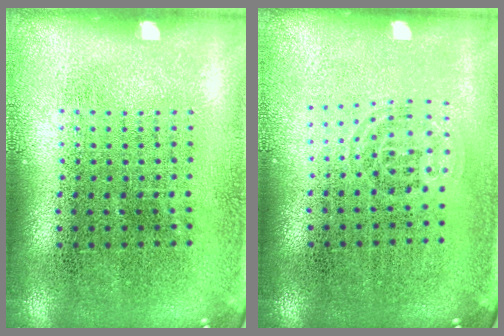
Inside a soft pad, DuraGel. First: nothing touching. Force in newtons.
{"total": 0.9, "press": 0.5, "slide": 0.7}